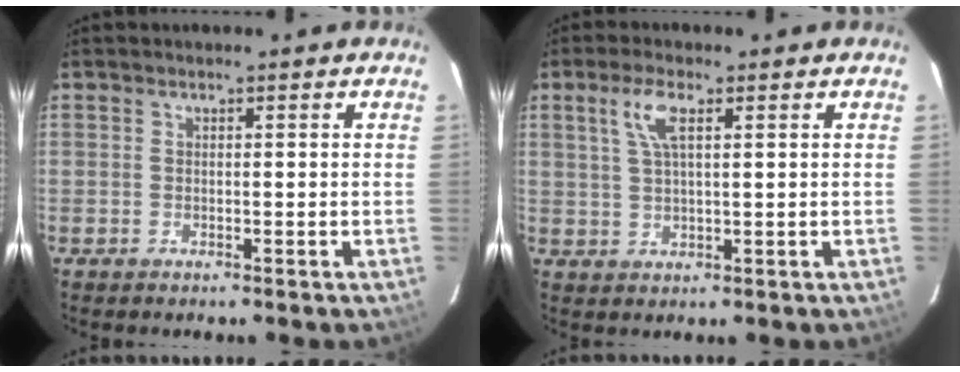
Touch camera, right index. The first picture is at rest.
{"total": 4.9, "force": [2.0, 1.4, 4.2], "torque": [-0.085, 0.007, 0.041]}